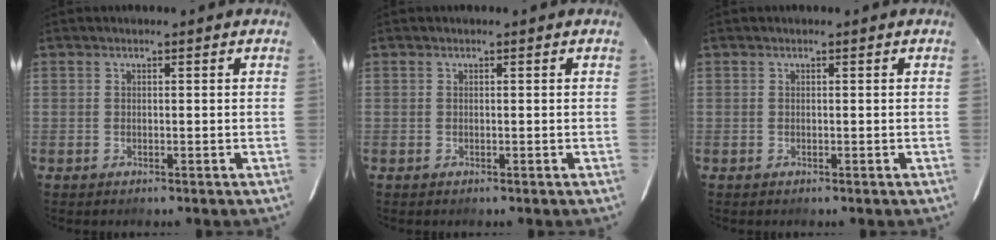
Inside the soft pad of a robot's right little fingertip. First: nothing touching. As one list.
[{"total": 0.0}, {"total": 0.0}]